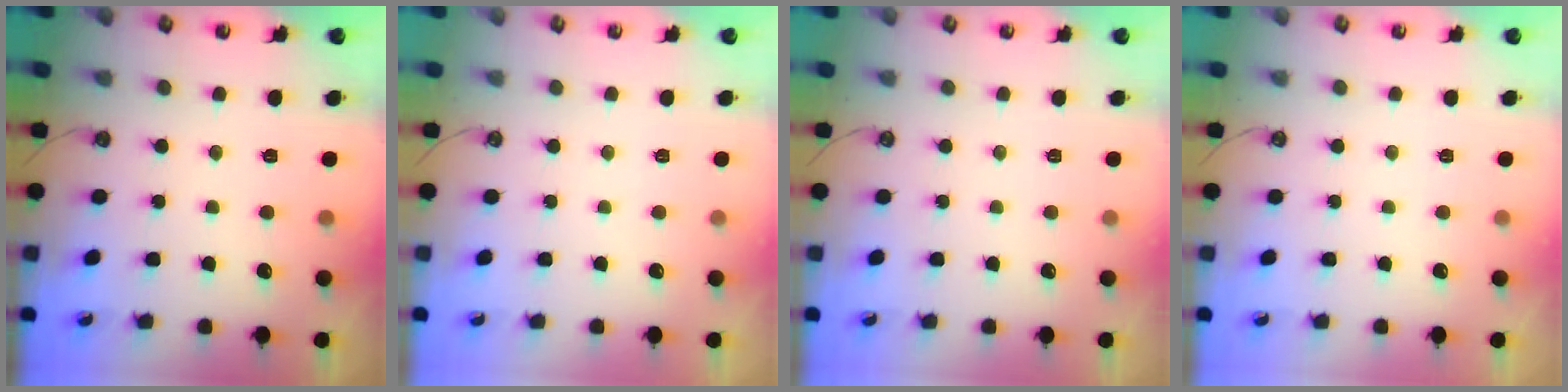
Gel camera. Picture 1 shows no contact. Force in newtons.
{"total": 0.0}
{"total": 0.0}
{"total": 0.0}